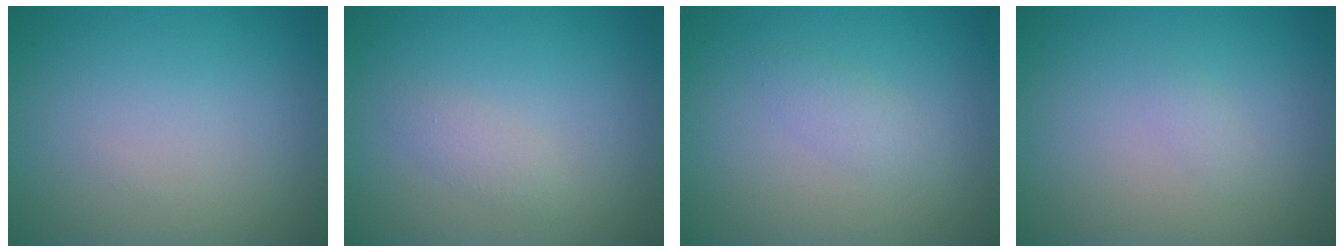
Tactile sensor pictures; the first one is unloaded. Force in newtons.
{"total": 1.2, "press": 1.2, "slide": 0.1}
{"total": 1.4, "press": 1.3, "slide": 0.1}
{"total": 0.6, "press": 0.6, "slide": 0.1}